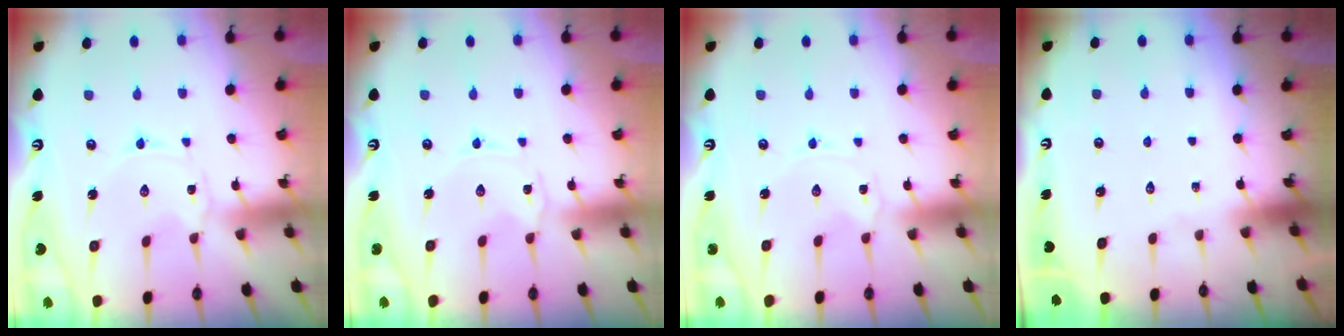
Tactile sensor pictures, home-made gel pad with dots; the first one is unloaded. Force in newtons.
{"total": 0.0}
{"total": 0.0}
{"total": 0.0}